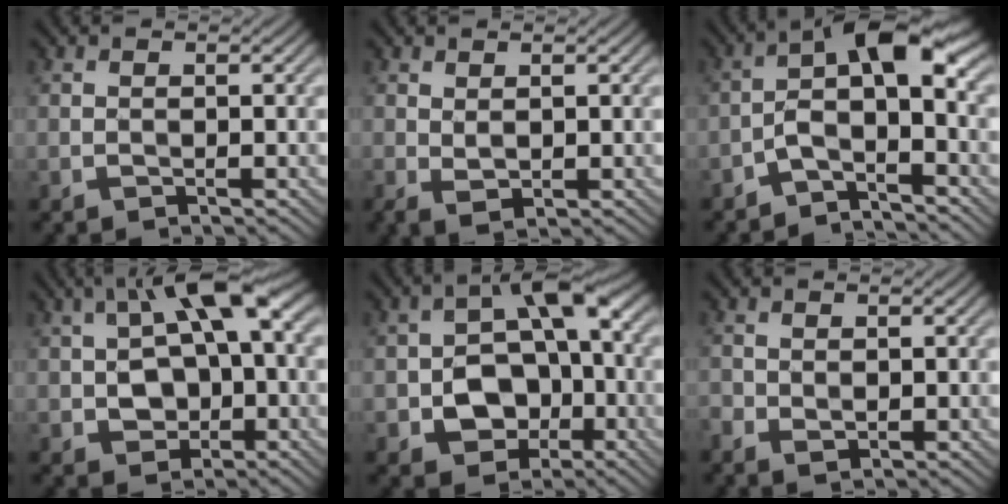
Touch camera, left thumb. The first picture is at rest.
{"total": 1.8, "force": [0.4, 0.7, 1.6], "torque": [-0.037, -0.005, 0.013]}
{"total": 6.9, "force": [-2.0, 2.3, 6.2], "torque": [-0.105, 0.020, -0.050]}
{"total": 10.4, "force": [1.1, 5.9, 8.5], "torque": [-0.139, 0.015, 0.008]}
{"total": 9.9, "force": [-2.5, 6.9, 6.7], "torque": [-0.105, -0.007, -0.048]}
{"total": 1.8, "force": [-0.4, 1.2, 1.2], "torque": [-0.032, -0.007, -0.006]}